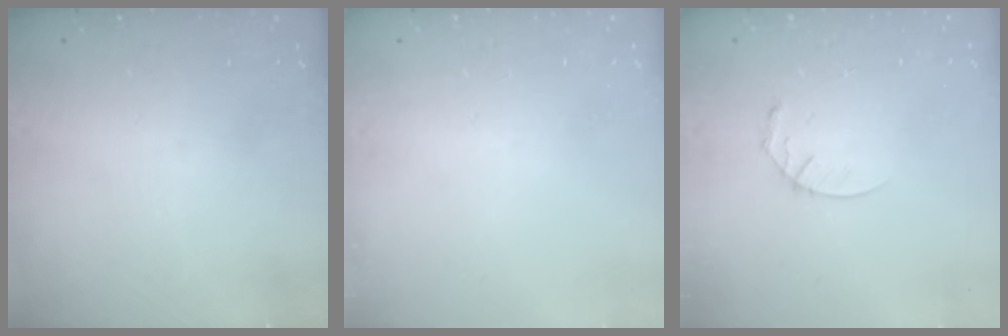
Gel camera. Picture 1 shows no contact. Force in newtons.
{"total": 0.0}
{"total": 4.7, "press": 4.7, "slide": 0.4}